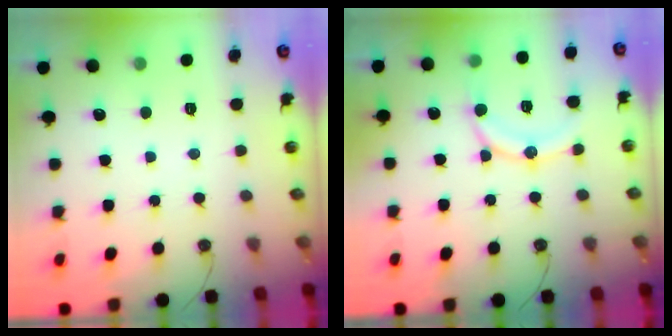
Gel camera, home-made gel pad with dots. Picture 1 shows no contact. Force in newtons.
{"total": 13.3, "press": 13.1, "slide": 2.7}